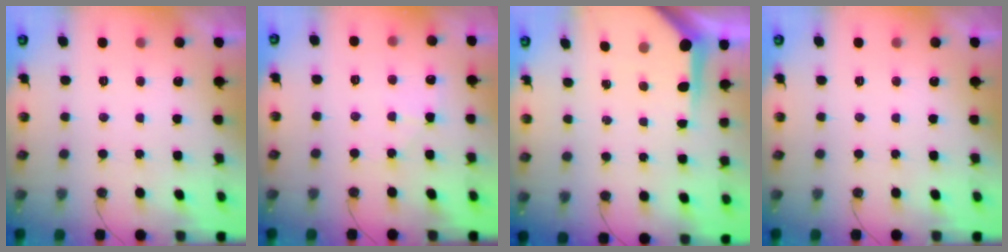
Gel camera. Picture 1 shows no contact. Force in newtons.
{"total": 6.8, "press": 6.7, "slide": 0.6}
{"total": 6.8, "press": 6.8, "slide": 0.5}
{"total": 0.0}